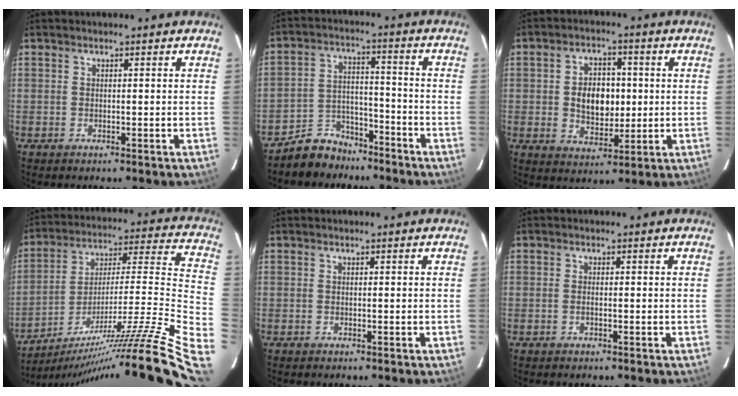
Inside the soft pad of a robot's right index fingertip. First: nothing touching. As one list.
[{"total": 8.5, "force": [-7.0, 4.6, 1.4], "torque": [-0.046, 0.024, -0.111]}, {"total": 8.8, "force": [0.3, 6.0, 6.5], "torque": [-0.119, 0.012, 0.014]}, {"total": 29.1, "force": [-24.1, -3.3, 15.9], "torque": [-0.168, -0.062, -0.375]}, {"total": 0.0}, {"total": 0.7, "force": [-0.2, 0.3, 0.6], "torque": [-0.013, 0.001, -0.005]}]